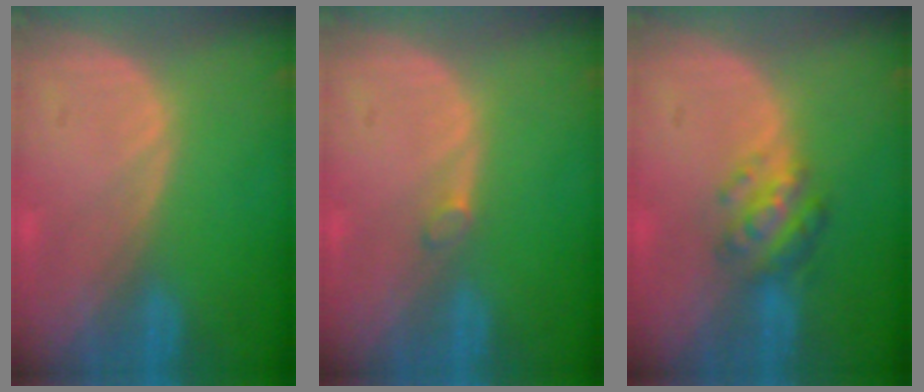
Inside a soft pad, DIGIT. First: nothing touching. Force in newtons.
{"total": 0.9, "press": 0.9, "slide": 0.3}
{"total": 5.1, "press": 5.0, "slide": 1.2}